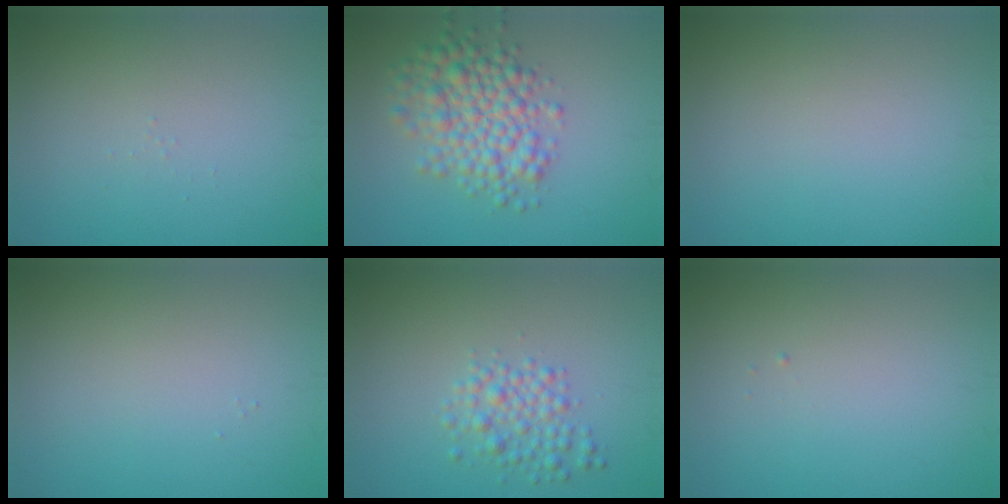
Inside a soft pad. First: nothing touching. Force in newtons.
{"total": 5.9, "press": 5.9, "slide": 0.1}
{"total": 0.0}
{"total": 0.0}
{"total": 2.8, "press": 2.8, "slide": 0.1}
{"total": 0.0}